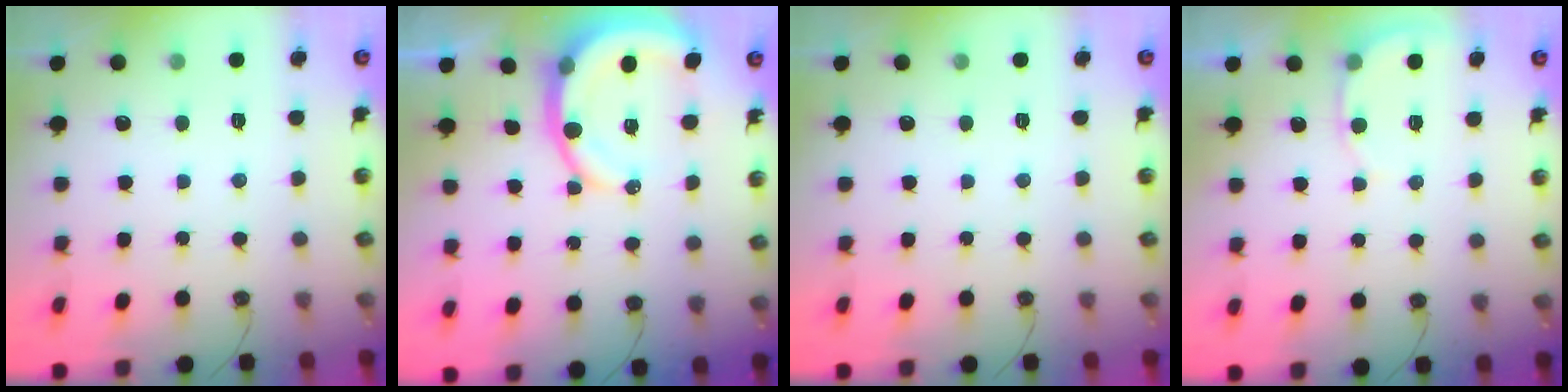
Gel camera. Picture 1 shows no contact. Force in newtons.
{"total": 10.1, "press": 10.0, "slide": 1.3}
{"total": 0.0}
{"total": 5.2, "press": 5.2, "slide": 0.3}